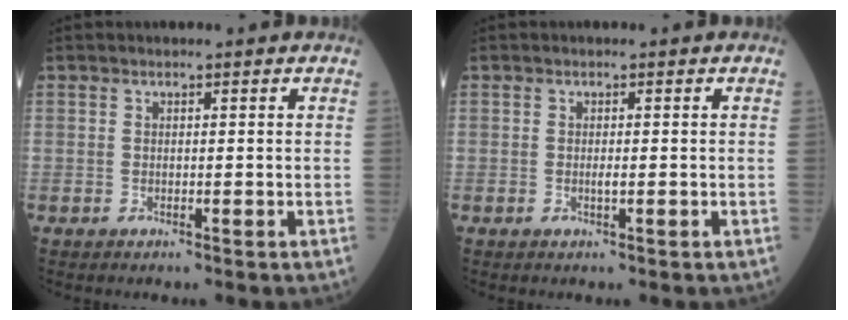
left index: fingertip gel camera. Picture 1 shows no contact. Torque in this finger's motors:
{"motor_torque": [0.18, 0.08, 0.00, 0.00]}